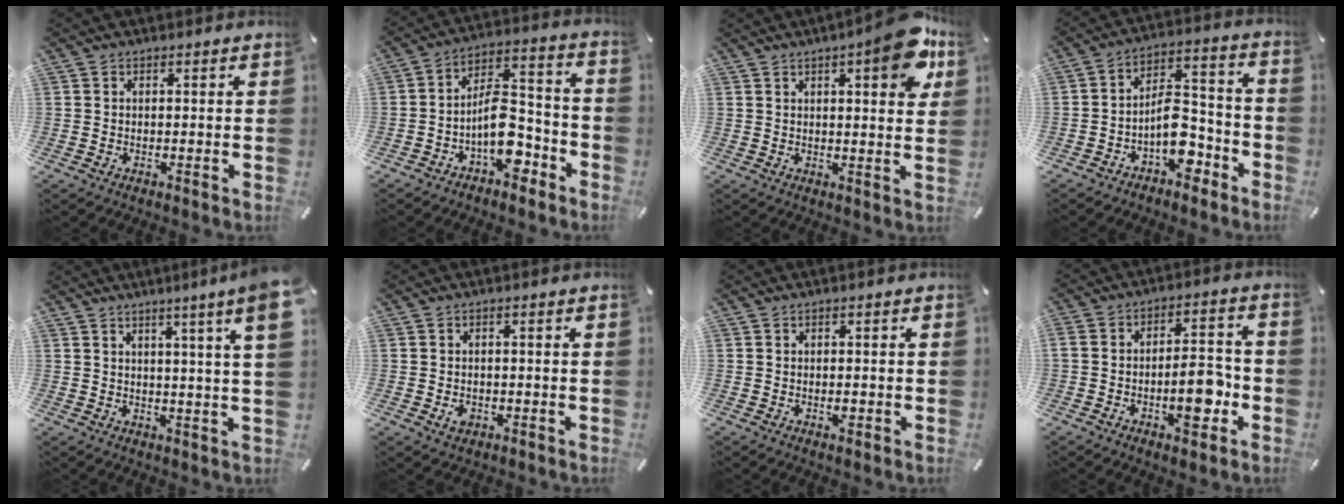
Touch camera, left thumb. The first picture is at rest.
{"total": 12.0, "force": [-5.2, 6.8, 8.3], "torque": [-0.132, 0.018, -0.094]}
{"total": 10.5, "force": [5.3, 2.7, 8.7], "torque": [-0.106, -0.027, 0.079]}
{"total": 10.8, "force": [-5.1, 6.5, 7.1], "torque": [-0.106, 0.021, -0.091]}
{"total": 8.5, "force": [4.4, -0.7, 7.3], "torque": [-0.113, -0.027, 0.065]}
{"total": 2.0, "force": [-0.6, 1.6, 1.0], "torque": [-0.018, 0.004, -0.011]}
{"total": 1.6, "force": [-0.5, 0.7, 1.4], "torque": [-0.024, 0.000, -0.008]}
{"total": 10.7, "force": [-3.9, 5.1, 8.6], "torque": [-0.119, 0.021, -0.062]}